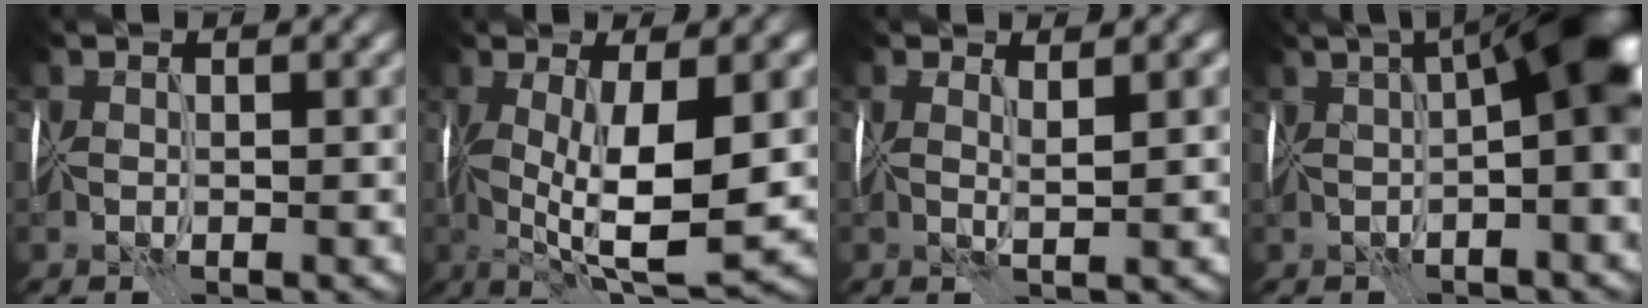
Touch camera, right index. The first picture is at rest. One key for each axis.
{"total": 10.0, "fx": -0.5, "fy": 3.0, "fz": 9.6, "tx": -0.162, "ty": -0.012, "tz": -0.004}
{"total": 1.9, "fx": 1.2, "fy": 0.2, "fz": 1.4, "tx": -0.027, "ty": 0.003, "tz": 0.022}
{"total": 10.7, "fx": 1.6, "fy": 2.7, "fz": 10.3, "tx": -0.134, "ty": 0.026, "tz": 0.025}